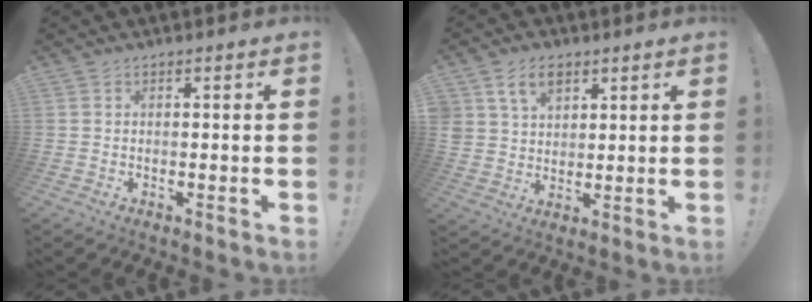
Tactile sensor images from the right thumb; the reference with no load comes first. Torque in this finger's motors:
{"motor_torque": [0.69, 2.27, 0.48, 0.56, 0.09]}